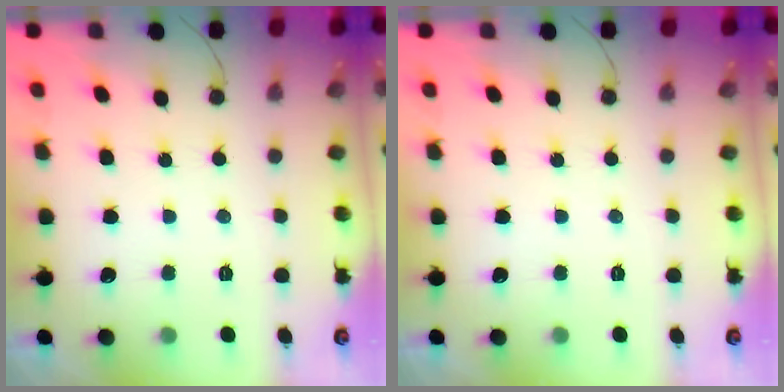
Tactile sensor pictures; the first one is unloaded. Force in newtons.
{"total": 0.0}